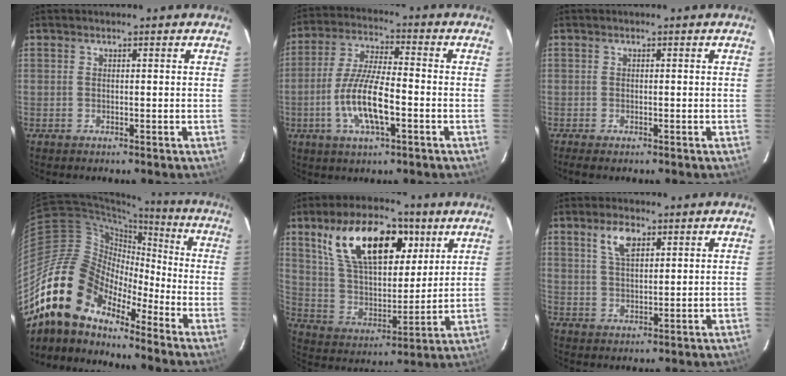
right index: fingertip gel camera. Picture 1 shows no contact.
{"total": 11.6, "force": [-3.8, 3.2, 10.5], "torque": [-0.216, -0.005, -0.071]}
{"total": 1.7, "force": [-1.3, 0.5, 1.0], "torque": [-0.021, -0.006, -0.022]}
{"total": 17.3, "force": [-12.8, 8.2, 8.2], "torque": [-0.151, 0.005, -0.255]}
{"total": 21.2, "force": [10.4, 10.6, 15.0], "torque": [-0.273, 0.026, 0.188]}
{"total": 5.3, "force": [2.9, 2.4, 3.8], "torque": [-0.071, 0.009, 0.056]}